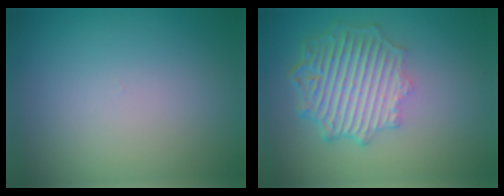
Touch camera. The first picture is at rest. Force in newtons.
{"total": 6.2, "press": 4.7, "slide": 4.1}